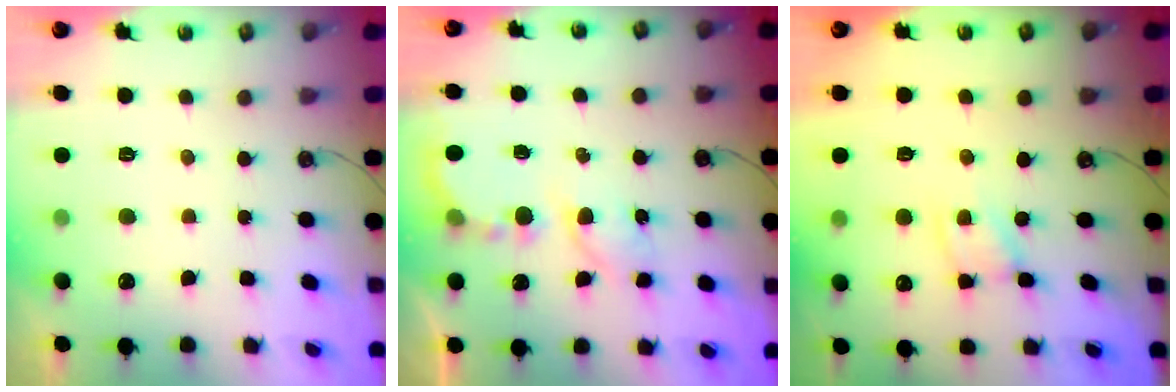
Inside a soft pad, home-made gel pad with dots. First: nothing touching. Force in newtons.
{"total": 6.4, "press": 6.3, "slide": 0.5}
{"total": 2.4, "press": 2.4, "slide": 0.1}